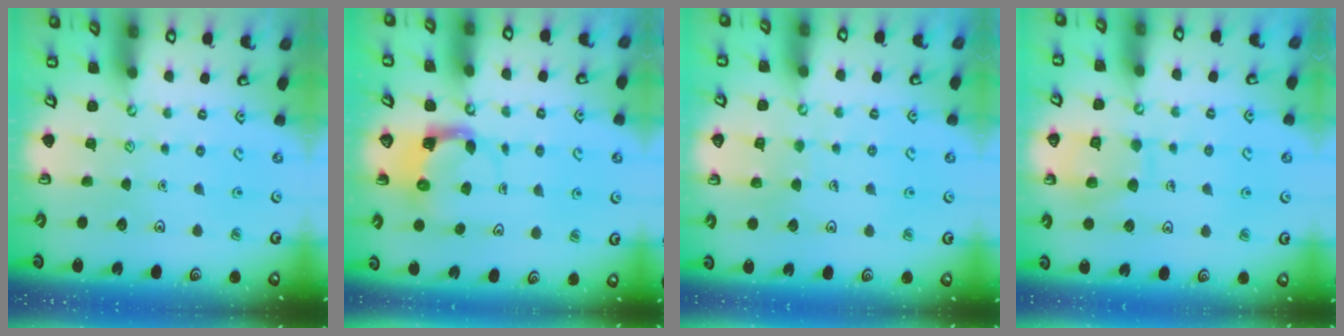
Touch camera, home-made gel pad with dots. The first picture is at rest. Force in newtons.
{"total": 3.9, "press": 3.8, "slide": 0.6}
{"total": 5.7, "press": 5.7, "slide": 0.6}
{"total": 9.9, "press": 9.9, "slide": 0.9}